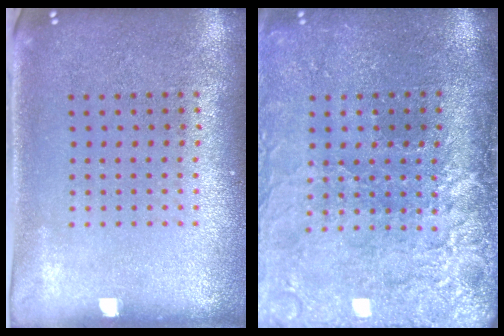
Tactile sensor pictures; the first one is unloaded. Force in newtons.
{"total": 4.3, "press": 3.5, "slide": 2.5}